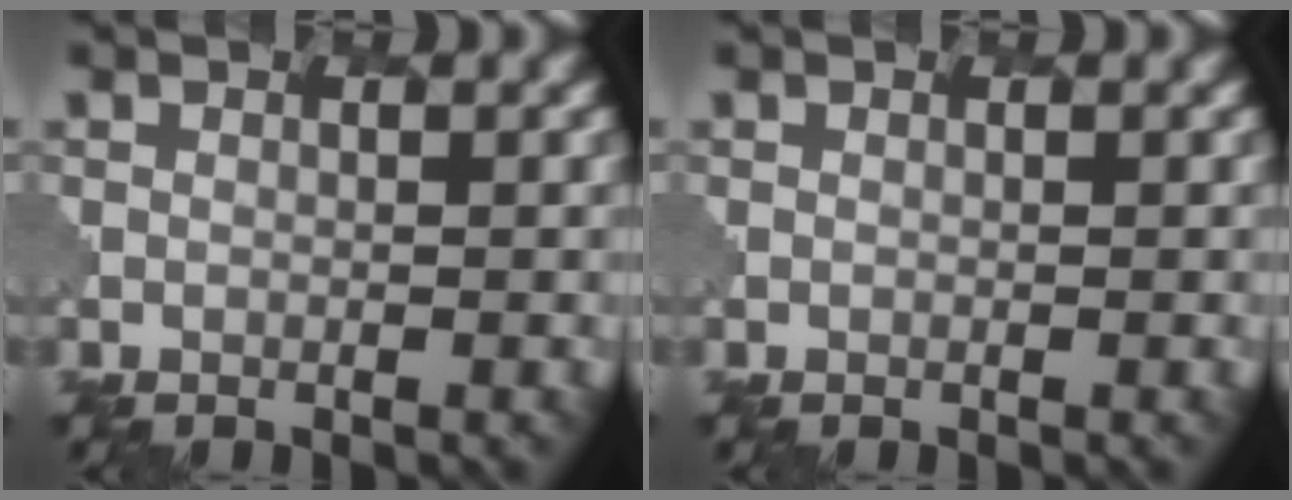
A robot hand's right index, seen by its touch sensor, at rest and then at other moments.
{"total": 0.0}